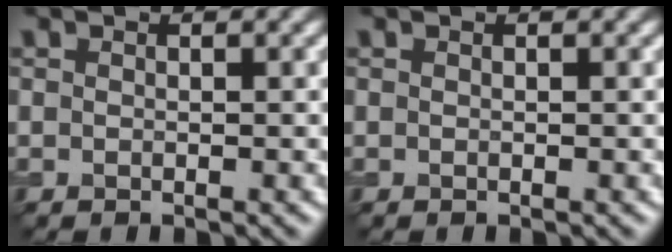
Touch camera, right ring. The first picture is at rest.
{"total": 0.0}